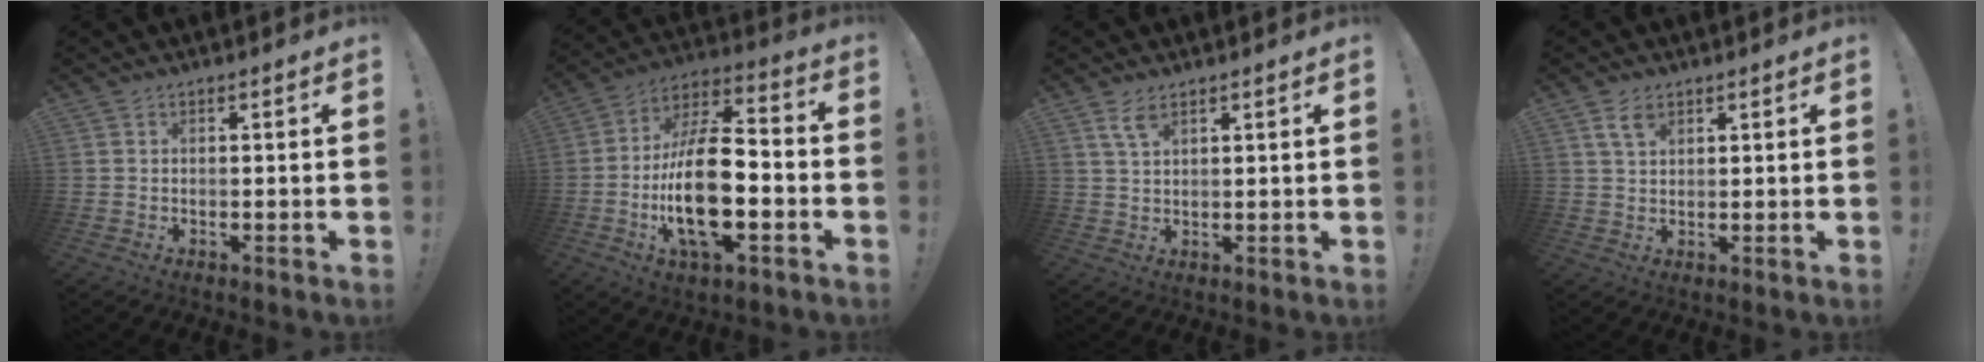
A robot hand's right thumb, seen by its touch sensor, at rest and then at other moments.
{"total": 21.1, "force": [-4.7, 9.5, 18.2], "torque": [-0.346, 0.018, -0.079]}
{"total": 4.0, "force": [2.4, 1.4, 2.9], "torque": [-0.052, -0.007, 0.042]}
{"total": 4.2, "force": [2.3, 2.2, 2.7], "torque": [-0.047, -0.004, 0.043]}